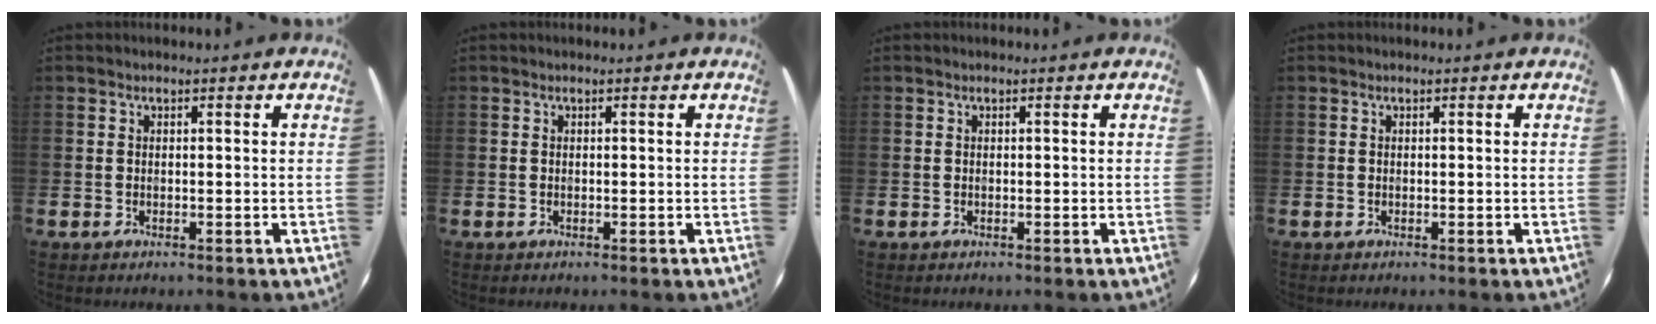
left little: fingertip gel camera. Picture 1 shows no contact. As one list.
[{"total": 0.0}, {"total": 0.0}, {"total": 0.0}]